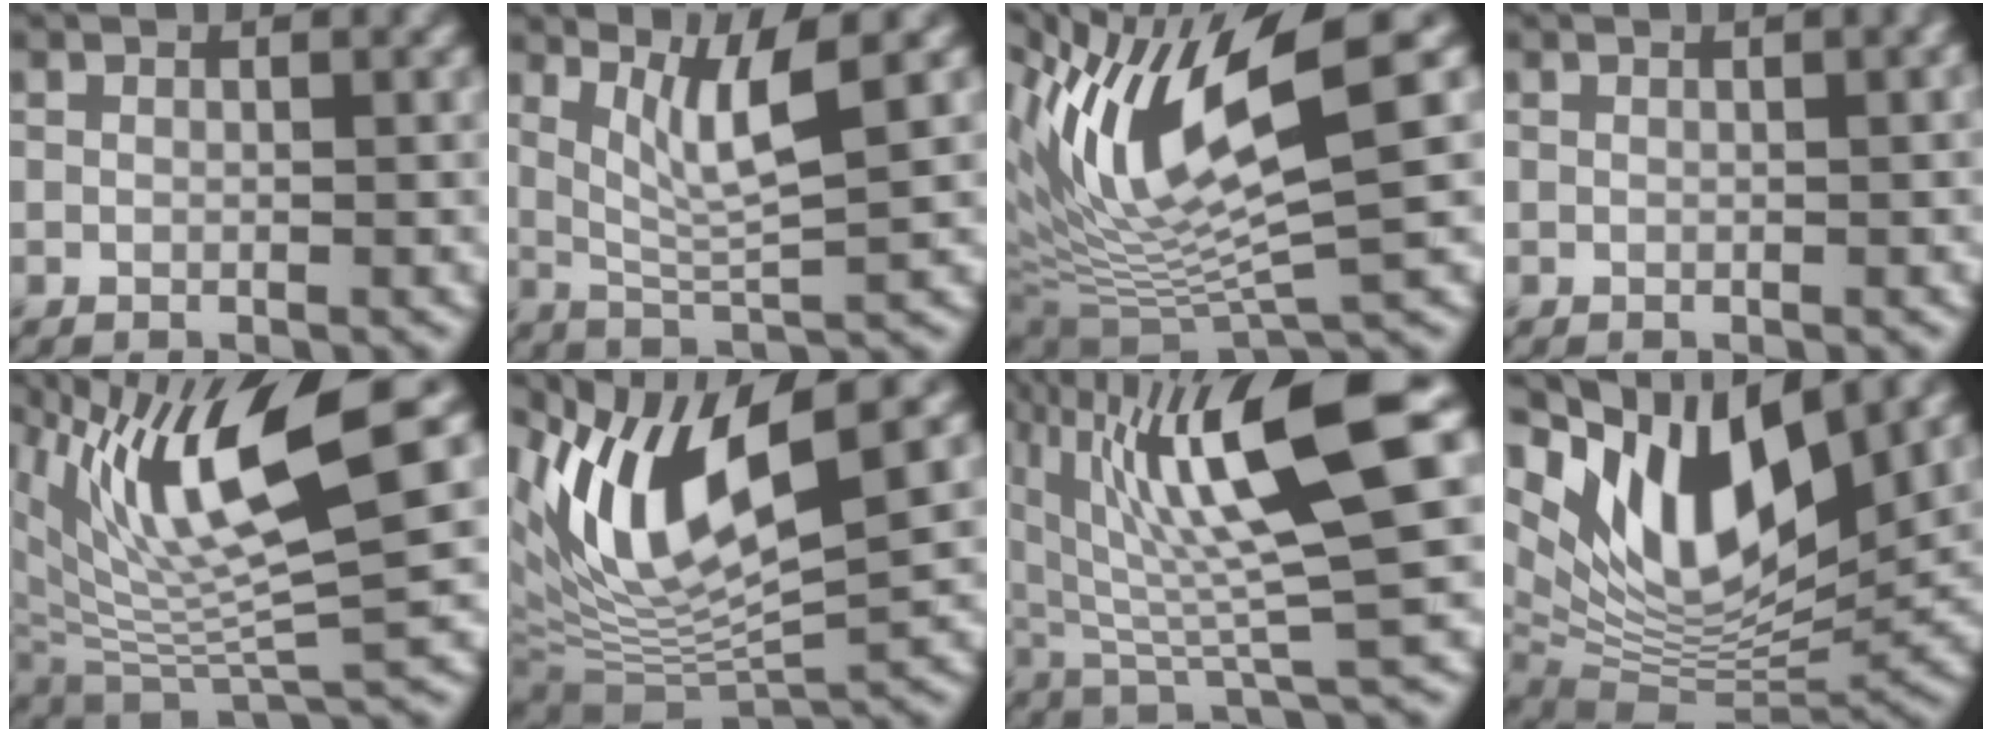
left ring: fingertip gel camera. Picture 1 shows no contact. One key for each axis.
{"total": 4.9, "fx": 2.1, "fy": 0.7, "fz": 4.4, "tx": -0.088, "ty": -0.009, "tz": 0.046}
{"total": 12.5, "fx": 4.2, "fy": 3.4, "fz": 11.3, "tx": -0.215, "ty": 0.007, "tz": 0.084}
{"total": 1.3, "fx": 0.5, "fy": 0.4, "fz": 1.2, "tx": -0.010, "ty": 0.012, "tz": 0.003}
{"total": 11.2, "fx": 5.8, "fy": 2.8, "fz": 9.2, "tx": -0.173, "ty": -0.003, "tz": 0.117}
{"total": 12.1, "fx": 5.0, "fy": 3.6, "fz": 10.4, "tx": -0.200, "ty": 0.001, "tz": 0.096}
{"total": 12.5, "fx": 4.6, "fy": 2.5, "fz": 11.4, "tx": -0.183, "ty": 0.011, "tz": 0.082}
{"total": 13.4, "fx": 5.9, "fy": 5.7, "fz": 10.6, "tx": -0.186, "ty": -0.001, "tz": 0.114}